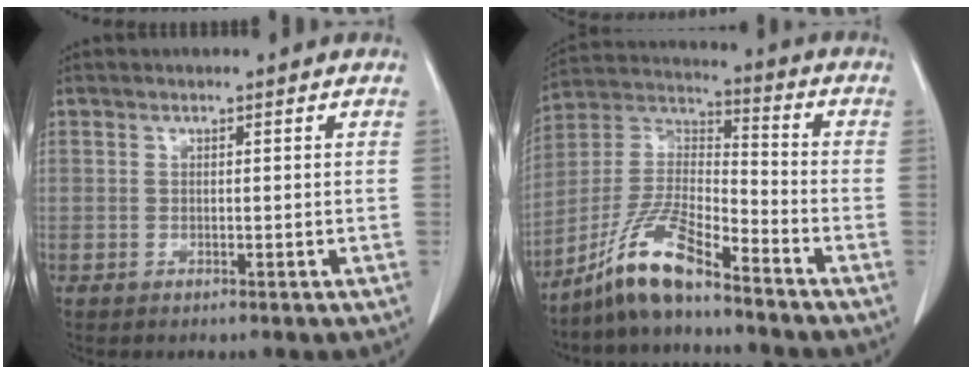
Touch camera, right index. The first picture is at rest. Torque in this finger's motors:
{"motor_torque": [0.39, -0.37, 0.23, 0.13]}